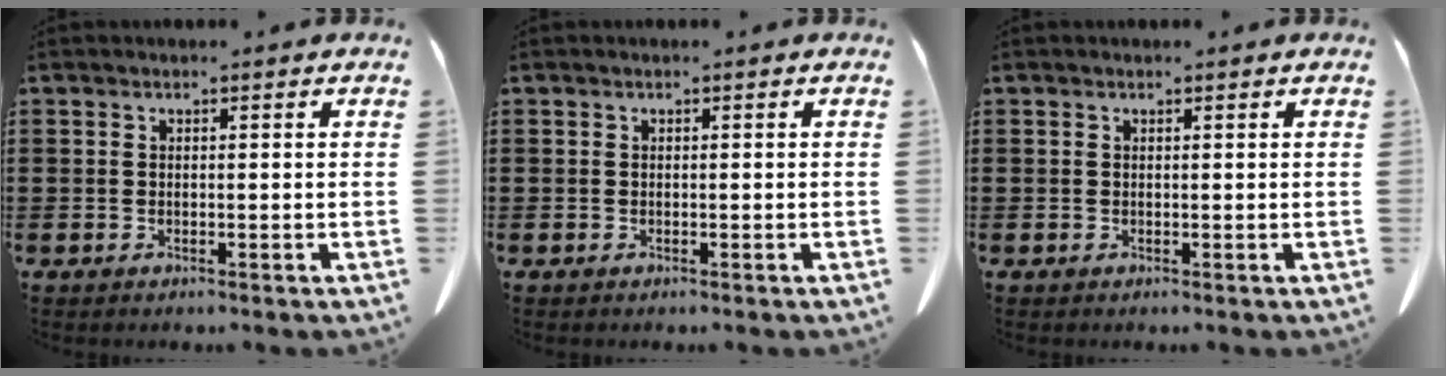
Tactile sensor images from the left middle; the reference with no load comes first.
{"total": 0.0}
{"total": 0.0}